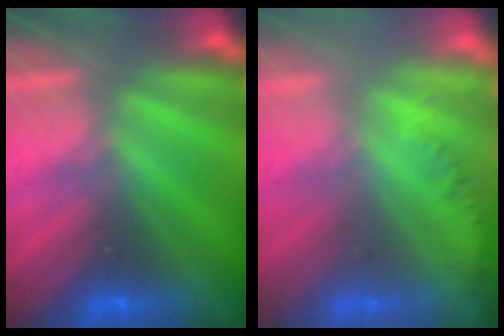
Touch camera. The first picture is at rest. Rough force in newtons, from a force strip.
{"total": 1.2}